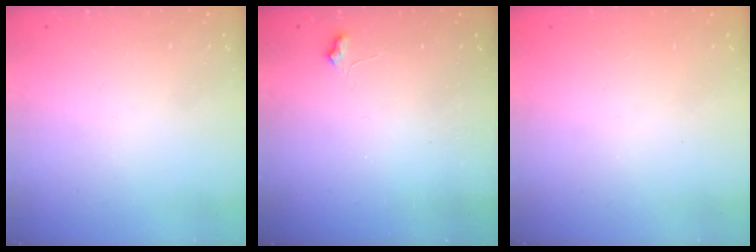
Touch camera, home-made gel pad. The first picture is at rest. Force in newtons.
{"total": 5.6, "press": 5.6, "slide": 0.8}
{"total": 0.9, "press": 0.9, "slide": 0.1}